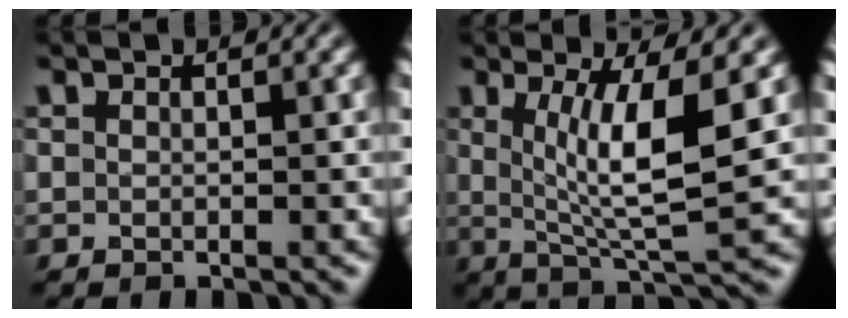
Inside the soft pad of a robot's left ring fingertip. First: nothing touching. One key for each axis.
{"total": 7.1, "fx": 1.2, "fy": 1.5, "fz": 6.8, "tx": -0.116, "ty": -0.010, "tz": 0.025}